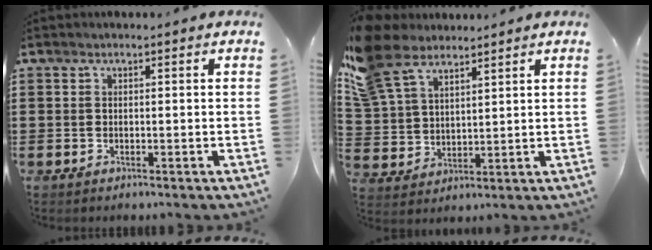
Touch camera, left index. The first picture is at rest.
{"total": 10.2, "force": [7.7, 5.0, 4.5], "torque": [-0.134, -0.014, 0.146]}